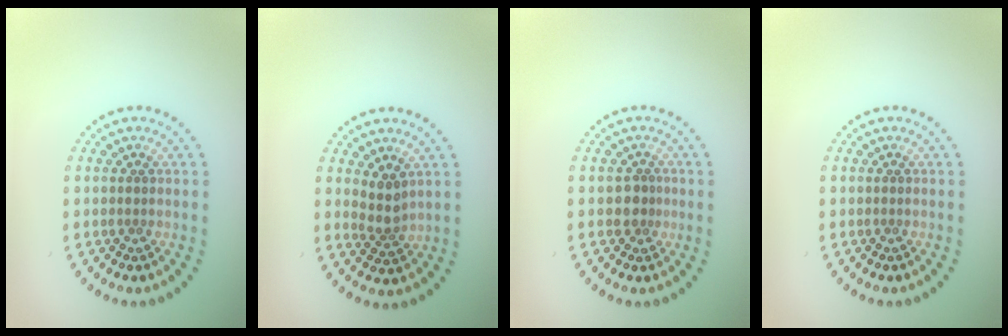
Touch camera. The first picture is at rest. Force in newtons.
{"total": 2.3, "press": 1.9, "slide": 1.4}
{"total": 1.9, "press": 1.6, "slide": 0.9}
{"total": 0.0}